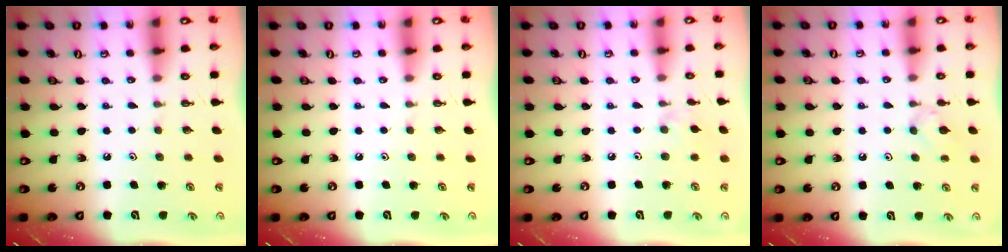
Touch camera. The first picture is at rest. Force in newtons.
{"total": 0.0}
{"total": 2.4, "press": 2.4, "slide": 0.4}
{"total": 2.9, "press": 2.8, "slide": 0.6}